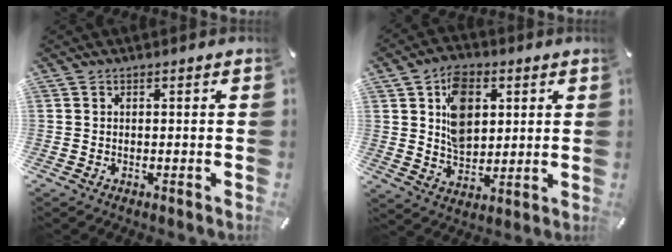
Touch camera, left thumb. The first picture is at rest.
{"total": 11.1, "force": [3.3, 8.1, 6.9], "torque": [-0.108, 0.007, 0.063]}